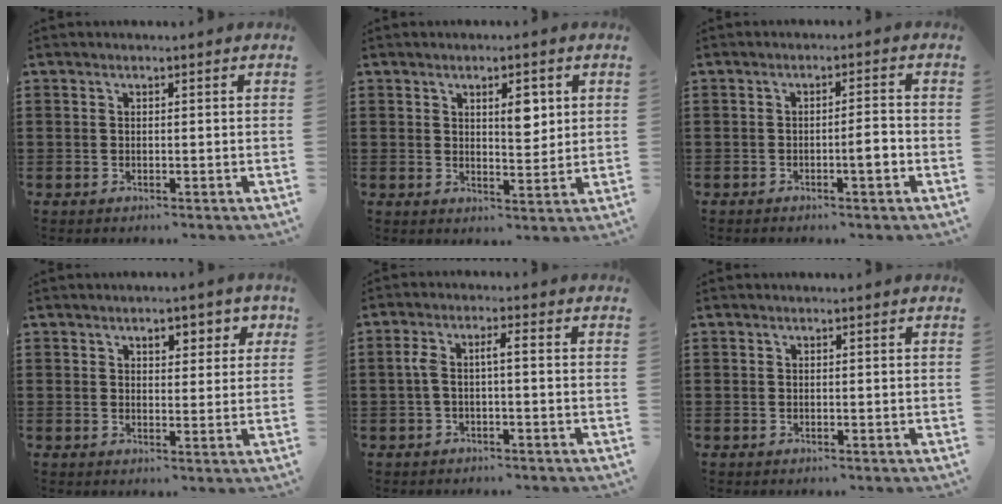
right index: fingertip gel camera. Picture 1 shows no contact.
{"total": 4.6, "force": [1.8, 2.0, 3.7], "torque": [-0.055, -0.002, 0.025]}
{"total": 3.5, "force": [-1.2, 0.3, 3.3], "torque": [-0.056, -0.001, -0.023]}
{"total": 3.3, "force": [1.7, 1.8, 2.2], "torque": [-0.027, 0.000, 0.020]}
{"total": 3.2, "force": [-0.4, 0.5, 3.1], "torque": [-0.075, 0.000, -0.016]}
{"total": 0.0}